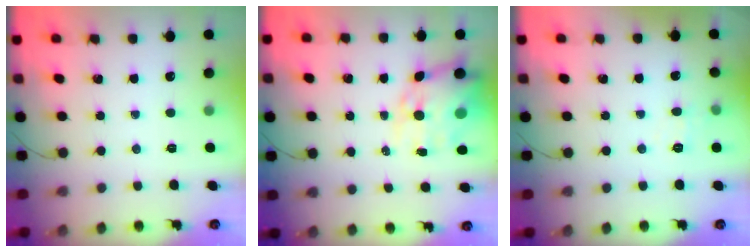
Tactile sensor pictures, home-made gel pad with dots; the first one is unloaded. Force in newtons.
{"total": 14.2, "press": 13.7, "slide": 3.8}
{"total": 4.1, "press": 3.7, "slide": 1.6}